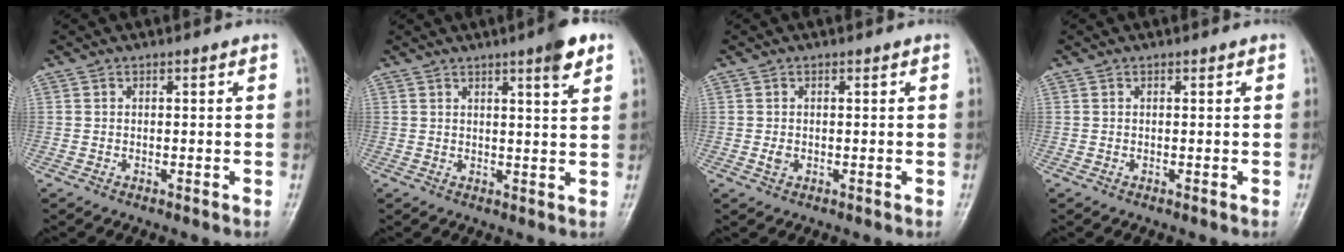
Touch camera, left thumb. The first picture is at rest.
{"total": 5.9, "force": [3.5, 0.7, 4.7], "torque": [-0.060, -0.017, 0.045]}
{"total": 1.2, "force": [-0.1, 0.9, 0.8], "torque": [-0.012, -0.001, -0.001]}
{"total": 0.0}